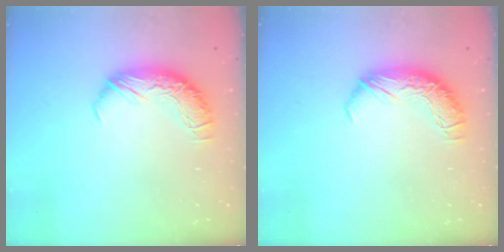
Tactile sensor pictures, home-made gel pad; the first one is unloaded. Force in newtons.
{"total": 0.0}